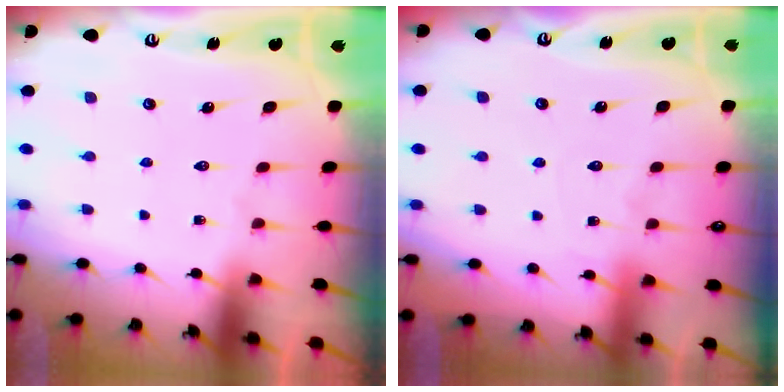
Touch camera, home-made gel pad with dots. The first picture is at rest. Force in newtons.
{"total": 5.4, "press": 5.3, "slide": 0.7}